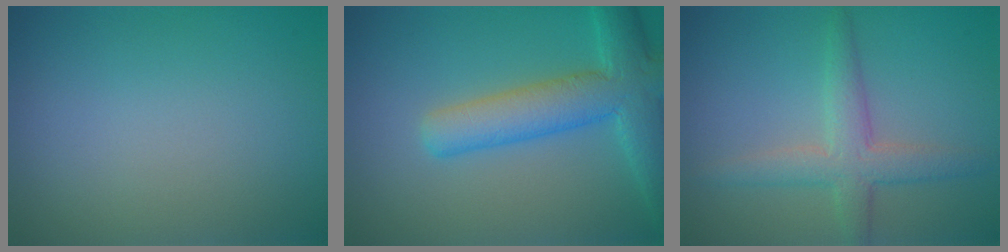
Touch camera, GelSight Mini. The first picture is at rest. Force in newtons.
{"total": 6.9, "press": 6.9, "slide": 0.4}
{"total": 3.7, "press": 3.7, "slide": 0.2}